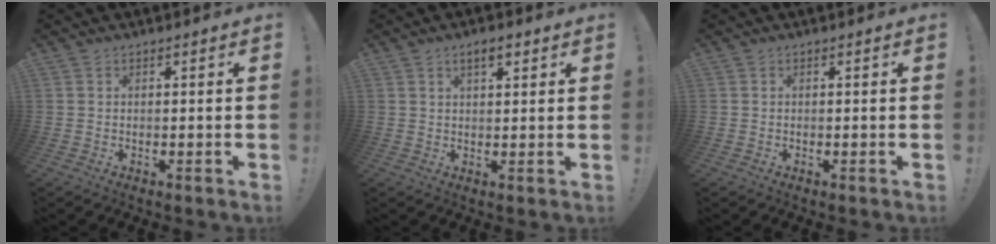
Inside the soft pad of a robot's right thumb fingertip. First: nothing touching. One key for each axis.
{"total": 3.9, "fx": 2.2, "fy": 1.5, "fz": 2.8, "tx": -0.045, "ty": -0.006, "tz": 0.035}
{"total": 0.0}